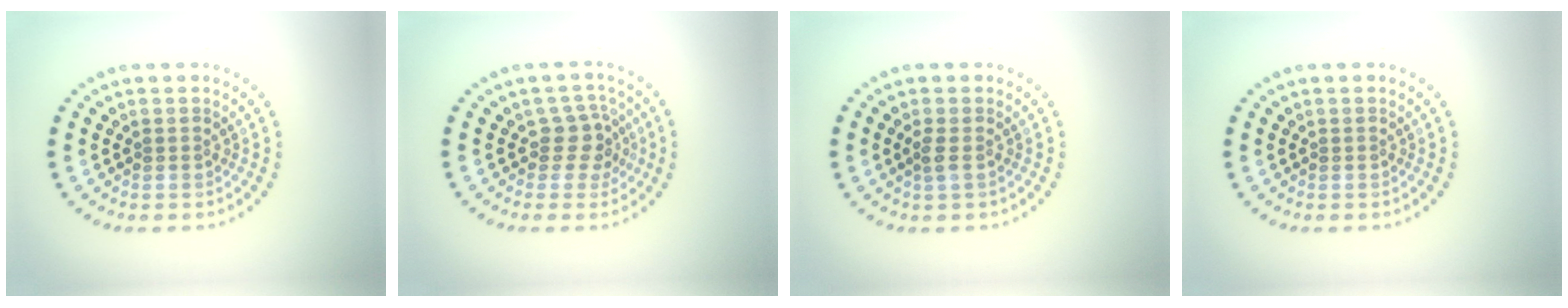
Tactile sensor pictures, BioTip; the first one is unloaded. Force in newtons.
{"total": 2.6, "press": 2.0, "slide": 1.5}
{"total": 1.0, "press": 0.9, "slide": 0.4}
{"total": 0.0}